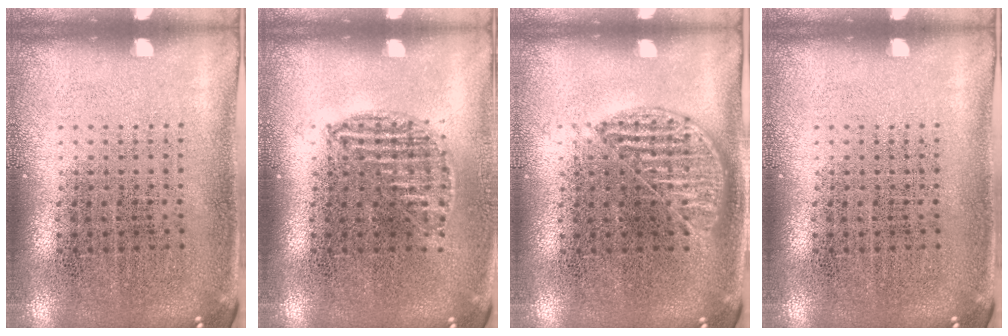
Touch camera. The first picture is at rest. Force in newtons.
{"total": 1.1, "press": 1.0, "slide": 0.4}
{"total": 1.0, "press": 0.8, "slide": 0.4}
{"total": 0.0}